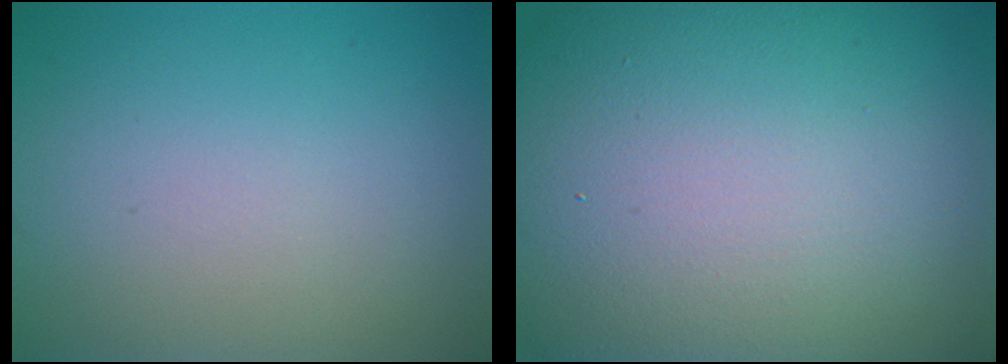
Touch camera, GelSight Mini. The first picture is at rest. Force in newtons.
{"total": 22.1, "press": 22.1, "slide": 0.9}